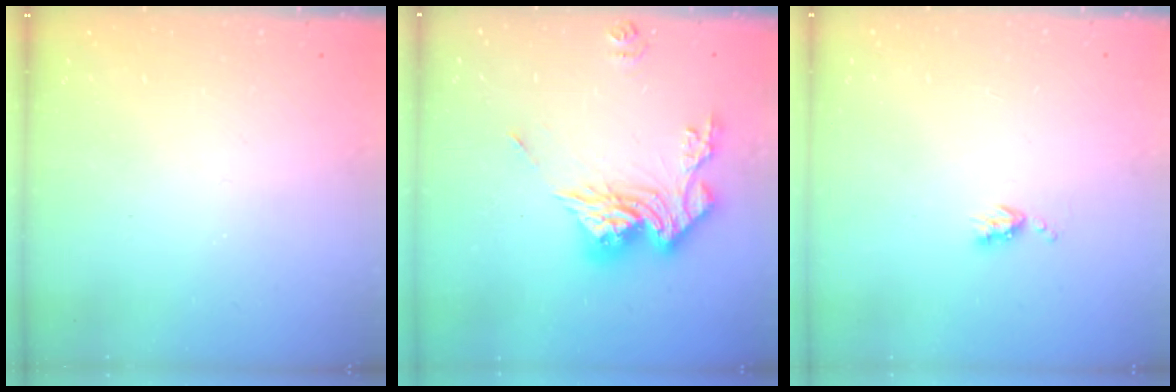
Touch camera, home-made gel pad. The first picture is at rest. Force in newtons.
{"total": 16.4, "press": 16.3, "slide": 1.9}
{"total": 5.8, "press": 5.7, "slide": 0.8}